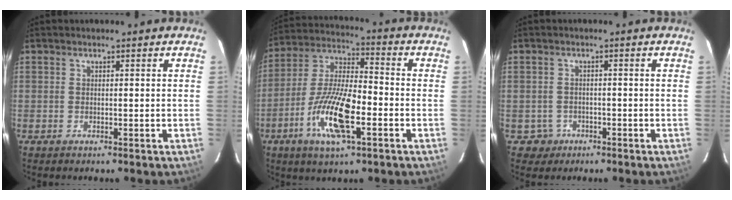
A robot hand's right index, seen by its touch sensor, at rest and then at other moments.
{"total": 14.4, "force": [-5.3, 3.4, 12.9], "torque": [-0.261, -0.007, -0.096]}
{"total": 2.9, "force": [-1.2, 2.6, -0.4], "torque": [0.010, 0.013, -0.018]}